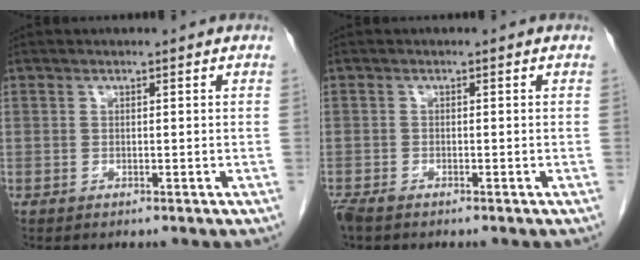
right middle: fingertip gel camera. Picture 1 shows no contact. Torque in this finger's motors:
{"motor_torque": [0.23, -0.13, 0.00, 0.00]}